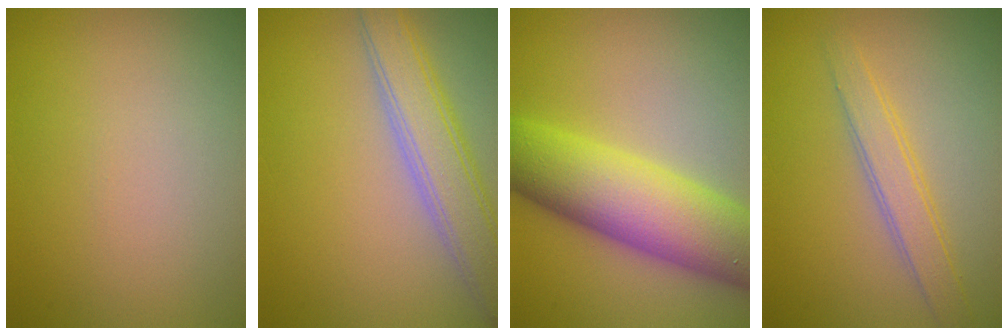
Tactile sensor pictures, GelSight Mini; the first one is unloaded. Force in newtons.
{"total": 5.2, "press": 5.2, "slide": 0.2}
{"total": 10.6, "press": 10.5, "slide": 0.5}
{"total": 2.7, "press": 2.7, "slide": 0.1}